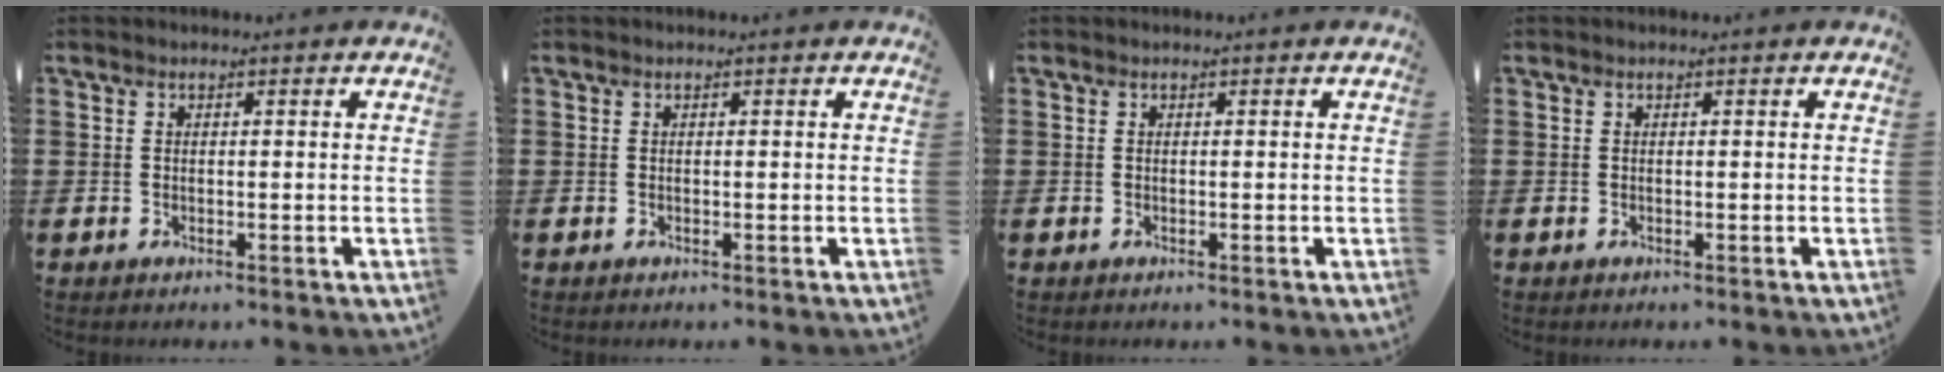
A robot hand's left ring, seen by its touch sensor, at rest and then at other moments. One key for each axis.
{"total": 0.0}
{"total": 0.0}
{"total": 0.0}